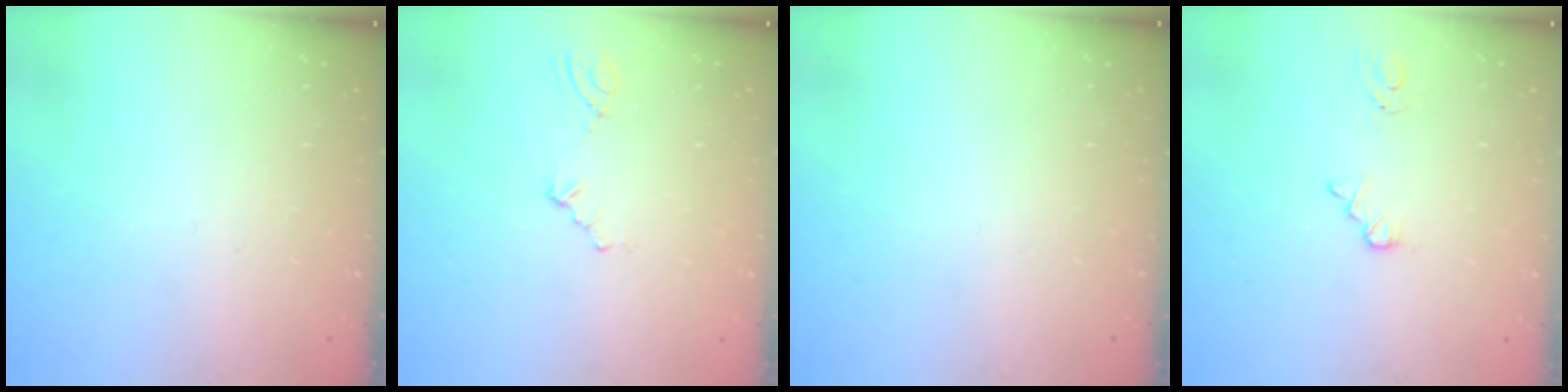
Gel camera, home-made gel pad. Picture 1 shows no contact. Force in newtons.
{"total": 3.0, "press": 2.2, "slide": 2.0}
{"total": 0.0}
{"total": 1.6, "press": 1.6, "slide": 0.2}